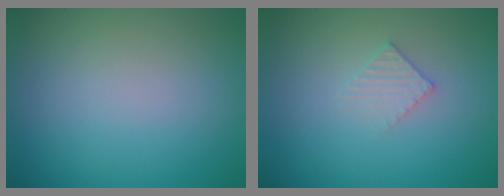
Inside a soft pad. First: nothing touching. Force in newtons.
{"total": 1.4, "press": 1.4, "slide": 0.2}